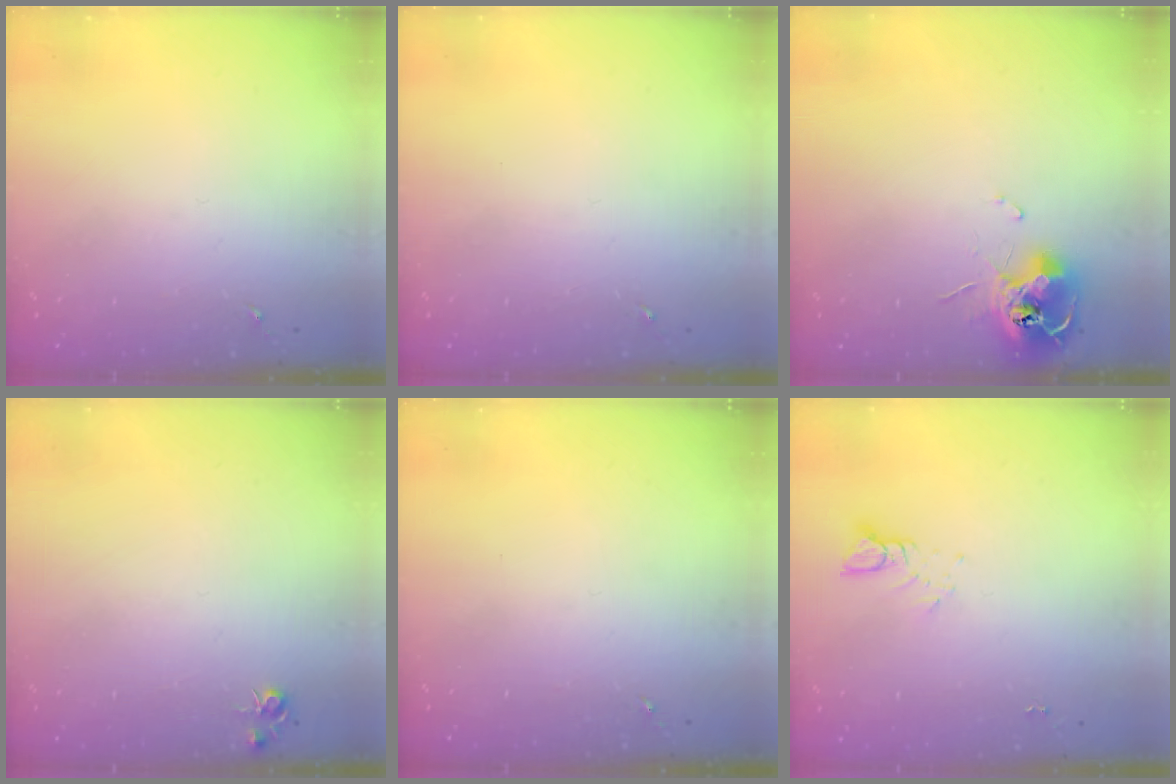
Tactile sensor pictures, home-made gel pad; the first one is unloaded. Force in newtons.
{"total": 0.0}
{"total": 12.0, "press": 11.9, "slide": 1.2}
{"total": 4.3, "press": 4.3, "slide": 0.5}
{"total": 0.0}
{"total": 3.9, "press": 3.8, "slide": 0.3}